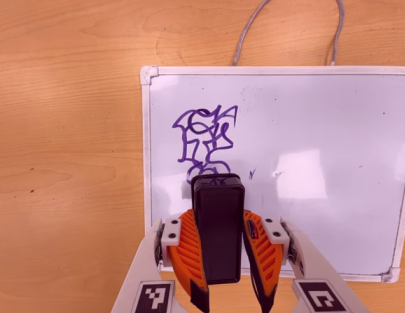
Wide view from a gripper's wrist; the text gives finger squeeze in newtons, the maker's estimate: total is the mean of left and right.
{"total": 8.3, "left": 6.9, "right": 9.7}